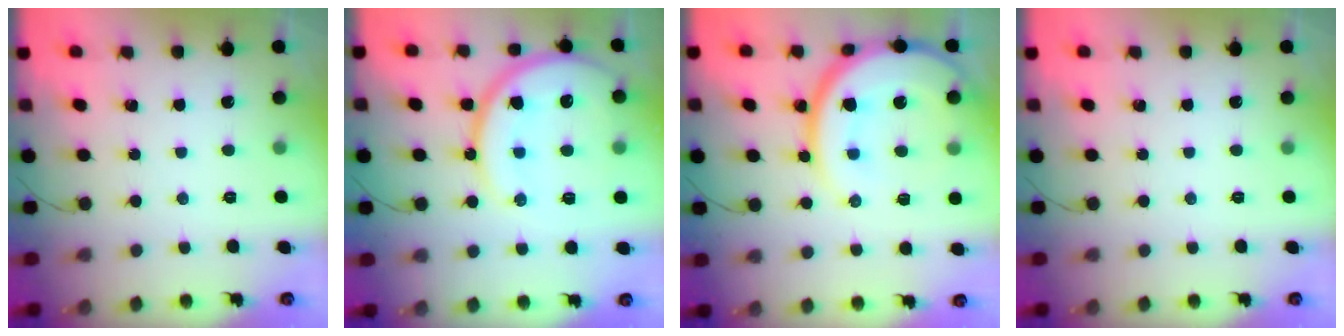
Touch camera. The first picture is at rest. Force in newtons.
{"total": 17.7, "press": 17.6, "slide": 1.7}
{"total": 19.7, "press": 19.6, "slide": 1.7}
{"total": 0.0}